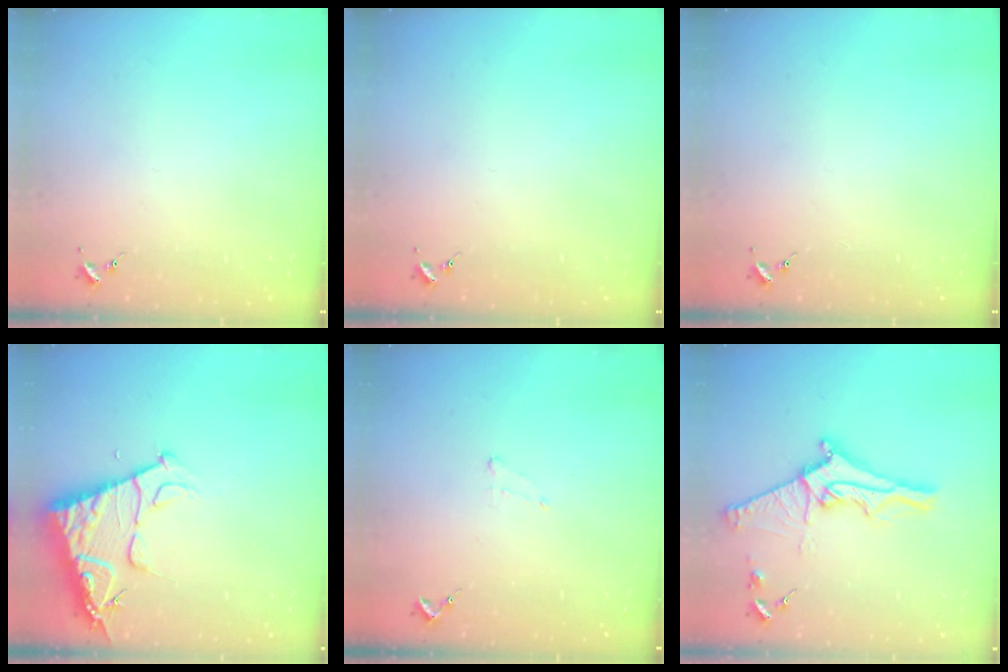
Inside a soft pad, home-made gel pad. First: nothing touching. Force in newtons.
{"total": 0.0}
{"total": 0.0}
{"total": 13.0, "press": 12.9, "slide": 1.3}
{"total": 3.8, "press": 3.8, "slide": 0.5}
{"total": 14.1, "press": 14.1, "slide": 1.1}